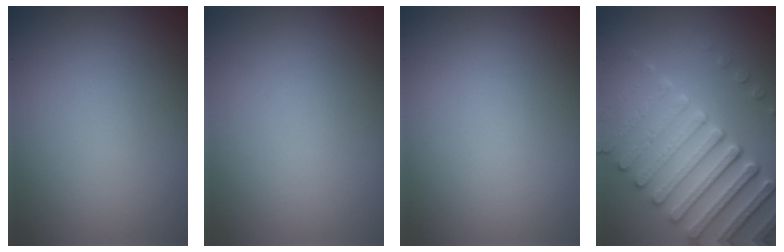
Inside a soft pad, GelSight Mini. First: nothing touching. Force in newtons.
{"total": 0.0}
{"total": 0.0}
{"total": 7.3, "press": 5.5, "slide": 4.7}